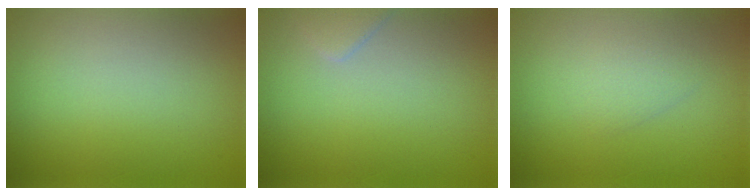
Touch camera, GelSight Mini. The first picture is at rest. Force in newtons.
{"total": 1.4, "press": 1.4, "slide": 0.1}
{"total": 1.4, "press": 1.4, "slide": 0.0}